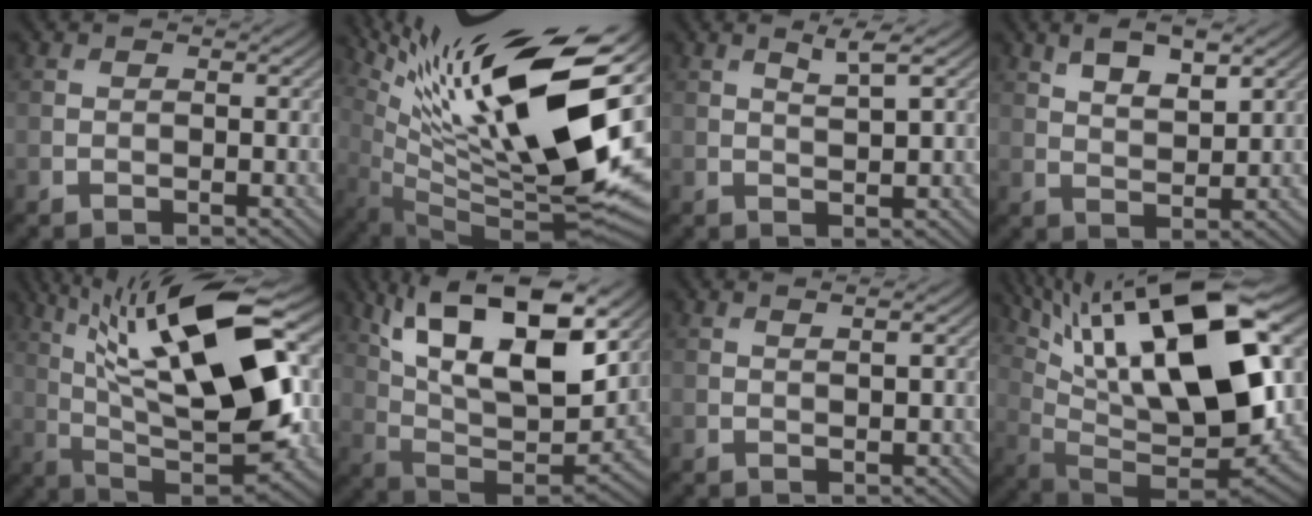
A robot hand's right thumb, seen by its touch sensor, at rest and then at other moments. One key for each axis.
{"total": 19.5, "fx": 7.1, "fy": 5.3, "fz": 17.4, "tx": -0.289, "ty": 0.016, "tz": 0.130}
{"total": 2.5, "fx": 1.4, "fy": 0.2, "fz": 2.0, "tx": -0.045, "ty": 0.002, "tz": 0.029}
{"total": 6.7, "fx": 3.9, "fy": 2.6, "fz": 4.8, "tx": -0.087, "ty": -0.002, "tz": 0.077}
{"total": 18.8, "fx": 5.6, "fy": 6.3, "fz": 16.8, "tx": -0.301, "ty": 0.025, "tz": 0.095}
{"total": 18.6, "fx": 8.9, "fy": 8.1, "fz": 14.1, "tx": -0.277, "ty": 0.024, "tz": 0.144}
{"total": 1.2, "fx": 0.7, "fy": 0.1, "fz": 1.0, "tx": -0.019, "ty": 0.003, "tz": 0.010}
{"total": 21.3, "fx": 8.9, "fy": 7.5, "fz": 17.9, "tx": -0.296, "ty": 0.037, "tz": 0.152}